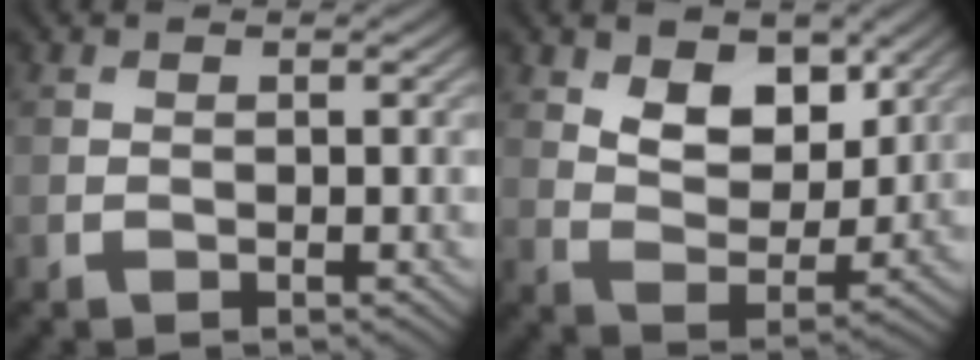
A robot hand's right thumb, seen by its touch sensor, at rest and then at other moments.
{"total": 7.3, "force": [3.8, 4.1, 4.6], "torque": [-0.089, -0.014, 0.060]}